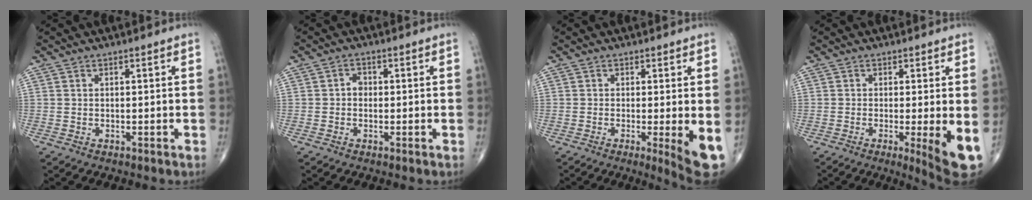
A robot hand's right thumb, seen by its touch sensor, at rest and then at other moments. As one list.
[{"total": 1.8, "force": [-0.2, 1.5, 1.0], "torque": [-0.004, 0.007, -0.008]}, {"total": 6.7, "force": [-1.5, 1.2, 6.4], "torque": [-0.089, -0.017, -0.025]}, {"total": 7.6, "force": [-1.7, 1.3, 7.3], "torque": [-0.103, -0.020, -0.027]}]